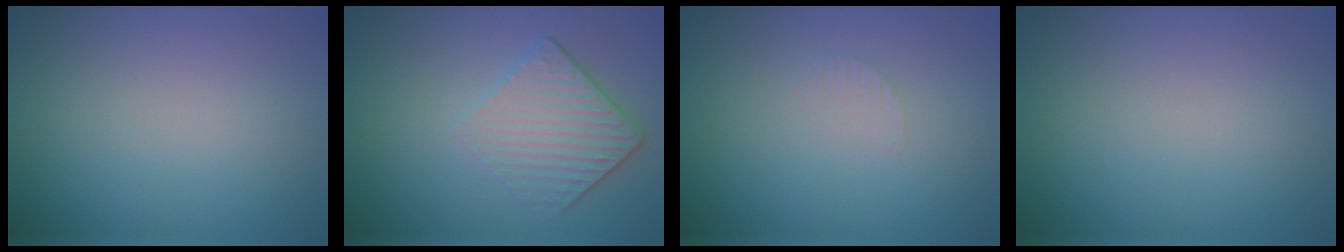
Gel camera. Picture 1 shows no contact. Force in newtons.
{"total": 4.3, "press": 3.0, "slide": 3.1}
{"total": 0.8, "press": 0.8, "slide": 0.2}
{"total": 0.0}